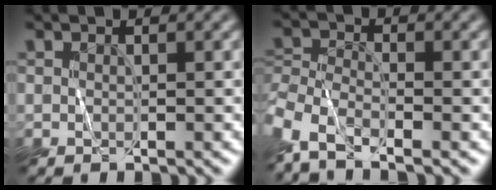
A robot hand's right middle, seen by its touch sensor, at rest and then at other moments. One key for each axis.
{"total": 6.5, "fx": -4.8, "fy": 2.7, "fz": 3.6, "tx": -0.073, "ty": -0.012, "tz": -0.095}